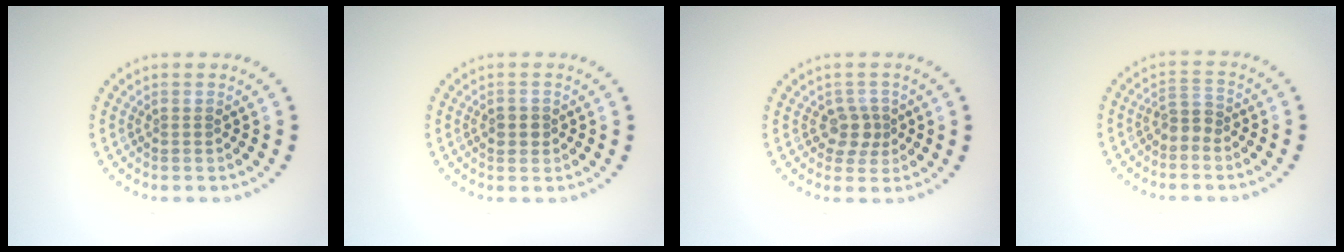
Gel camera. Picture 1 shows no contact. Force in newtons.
{"total": 1.4, "press": 1.3, "slide": 0.4}
{"total": 1.9, "press": 1.7, "slide": 1.0}
{"total": 1.8, "press": 1.4, "slide": 1.2}